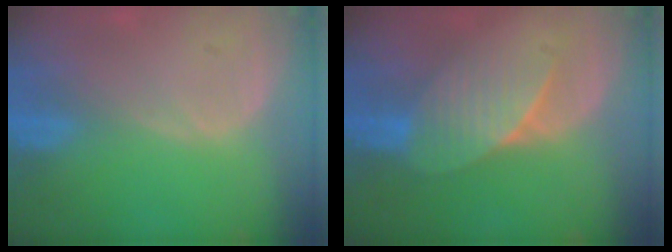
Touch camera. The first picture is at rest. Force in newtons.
{"total": 6.9, "press": 6.6, "slide": 2.1}